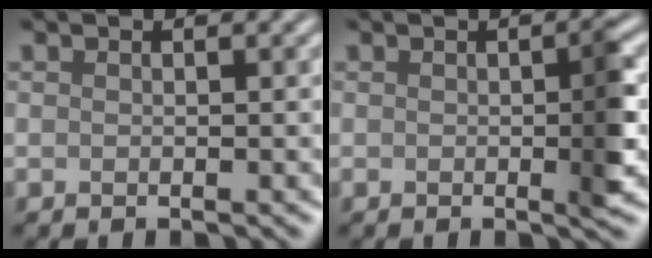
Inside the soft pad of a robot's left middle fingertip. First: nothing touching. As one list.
[{"total": 2.5, "force": [-0.1, 0.2, 2.5], "torque": [-0.036, -0.002, -0.002]}]